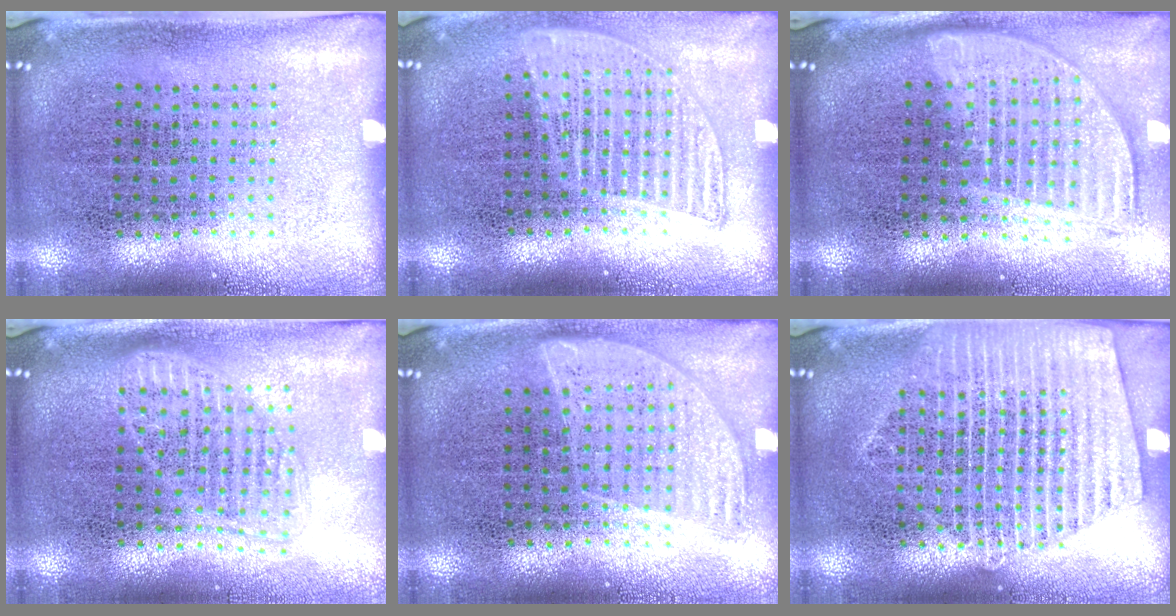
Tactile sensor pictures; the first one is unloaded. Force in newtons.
{"total": 1.2, "press": 1.1, "slide": 0.5}
{"total": 1.8, "press": 1.5, "slide": 1.0}
{"total": 1.5, "press": 1.3, "slide": 0.8}
{"total": 0.9, "press": 0.8, "slide": 0.4}
{"total": 1.6, "press": 1.6, "slide": 0.2}